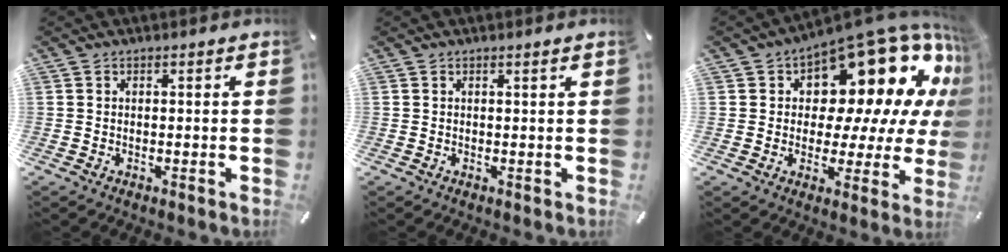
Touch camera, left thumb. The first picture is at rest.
{"total": 0.6, "force": [0.3, -0.1, 0.5], "torque": [-0.007, 0.000, 0.005]}
{"total": 19.4, "force": [10.6, 10.4, 12.5], "torque": [-0.159, -0.097, 0.173]}